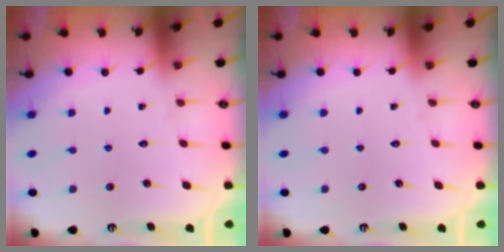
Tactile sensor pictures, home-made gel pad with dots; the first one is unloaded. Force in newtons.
{"total": 0.0}